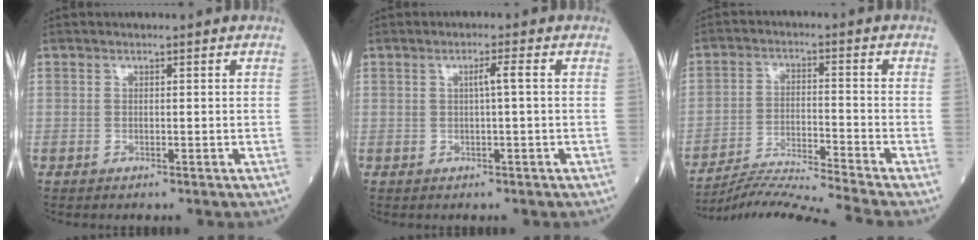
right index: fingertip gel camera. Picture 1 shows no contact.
{"total": 2.0, "force": [0.2, -0.4, 2.0], "torque": [-0.034, 0.002, 0.004]}
{"total": 11.9, "force": [-11.0, -3.5, 3.1], "torque": [-0.044, -0.013, -0.190]}